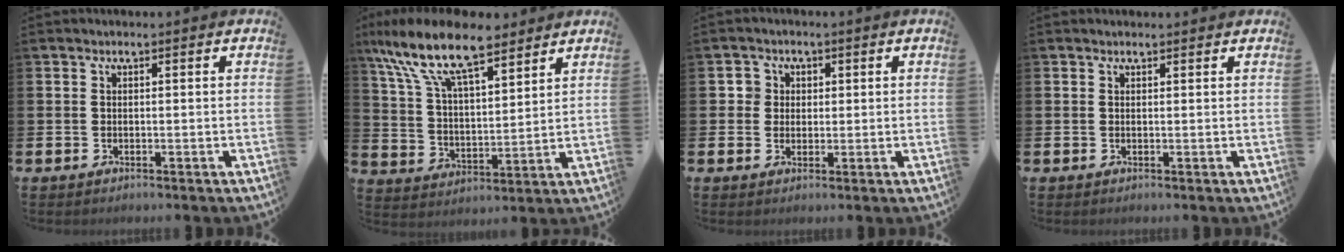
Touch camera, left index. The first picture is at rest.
{"total": 12.2, "force": [9.7, 3.9, 6.3], "torque": [-0.157, -0.037, 0.174]}
{"total": 2.6, "force": [1.0, 2.4, 0.1], "torque": [0.005, 0.005, 0.012]}
{"total": 0.7, "force": [0.7, 0.2, 0.1], "torque": [0.008, -0.002, 0.010]}